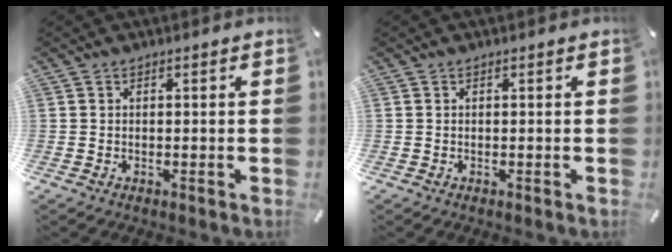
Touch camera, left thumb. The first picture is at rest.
{"total": 0.0}